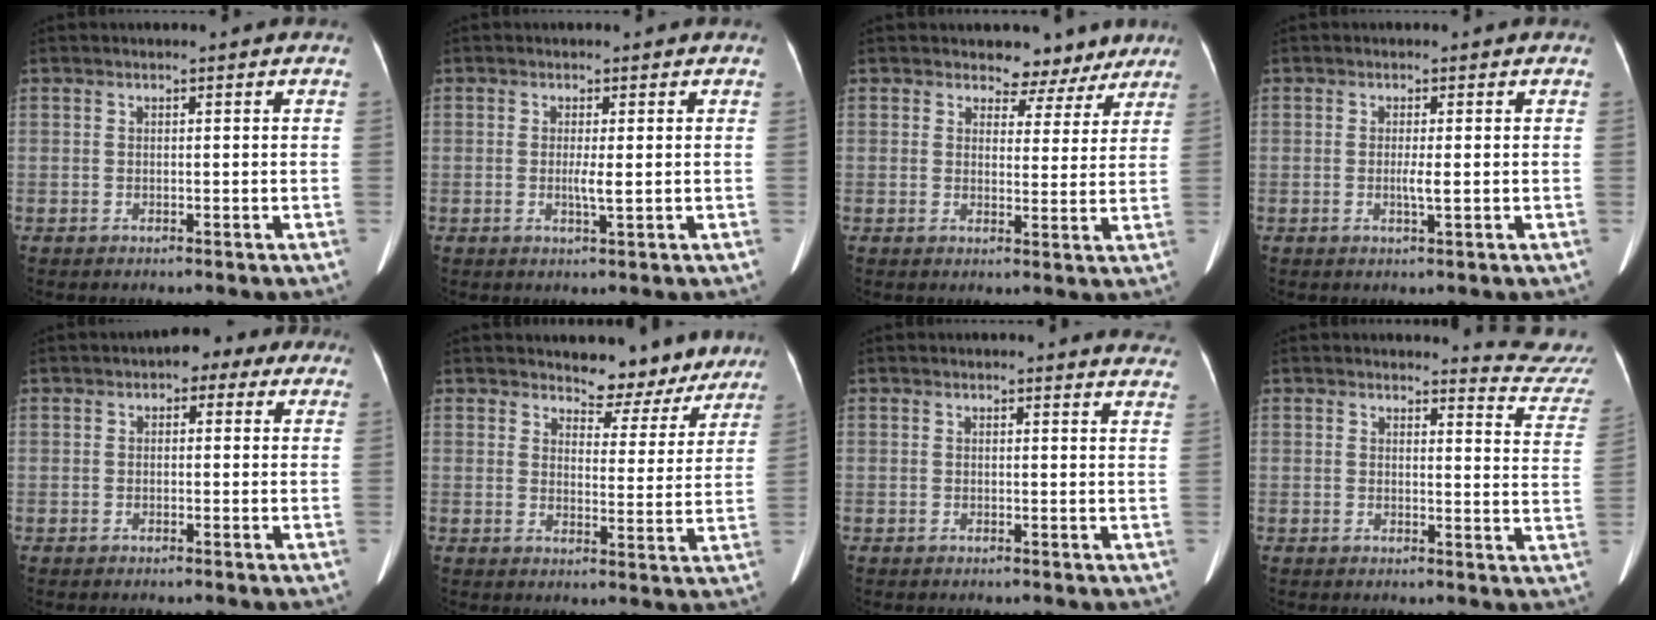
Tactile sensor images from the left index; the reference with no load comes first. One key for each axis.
{"total": 2.0, "fx": -0.4, "fy": -0.2, "fz": 1.9, "tx": -0.043, "ty": -0.003, "tz": -0.001}
{"total": 6.1, "fx": 5.1, "fy": 3.4, "fz": 0.3, "tx": 0.007, "ty": -0.004, "tz": 0.055}
{"total": 1.6, "fx": -0.5, "fy": -0.2, "fz": 1.5, "tx": -0.035, "ty": -0.002, "tz": -0.004}
{"total": 3.9, "fx": 1.6, "fy": 2.5, "fz": 2.5, "tx": -0.023, "ty": 0.032, "tz": 0.015}
{"total": 8.0, "fx": 7.4, "fy": 2.9, "fz": 1.1, "tx": -0.003, "ty": -0.013, "tz": 0.087}
{"total": 5.6, "fx": 5.6, "fy": 0.5, "fz": 0.7, "tx": 0.008, "ty": -0.024, "tz": 0.030}
{"total": 9.1, "fx": 9.1, "fy": -0.5, "fz": -0.8, "tx": 0.010, "ty": -0.097, "tz": 0.077}